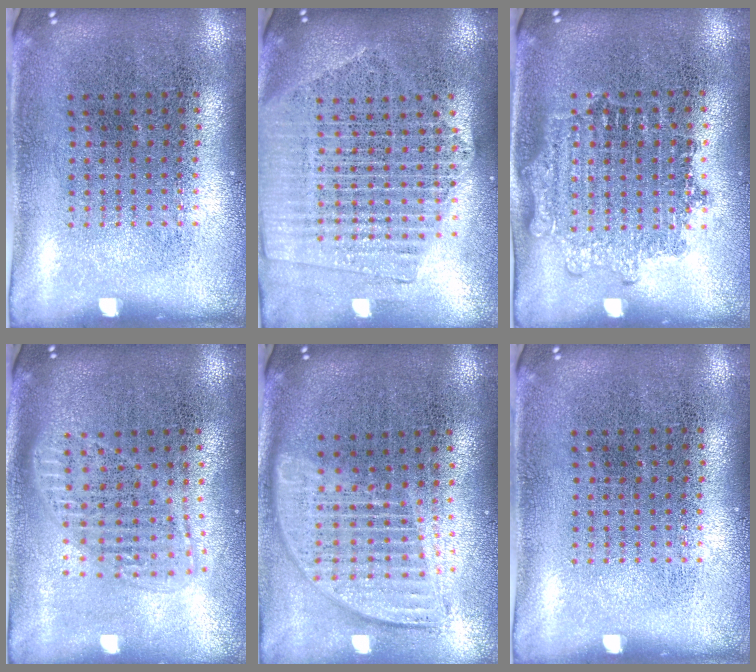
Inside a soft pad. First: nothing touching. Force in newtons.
{"total": 2.1, "press": 1.9, "slide": 0.9}
{"total": 1.2, "press": 1.1, "slide": 0.5}
{"total": 1.7, "press": 1.4, "slide": 0.9}
{"total": 1.8, "press": 1.5, "slide": 0.9}
{"total": 0.0}